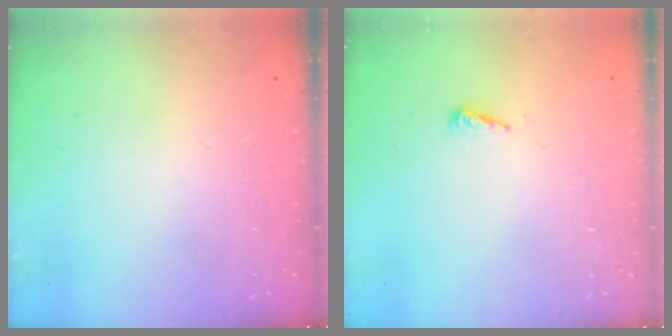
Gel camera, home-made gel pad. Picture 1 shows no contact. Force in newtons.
{"total": 3.6, "press": 3.6, "slide": 0.4}